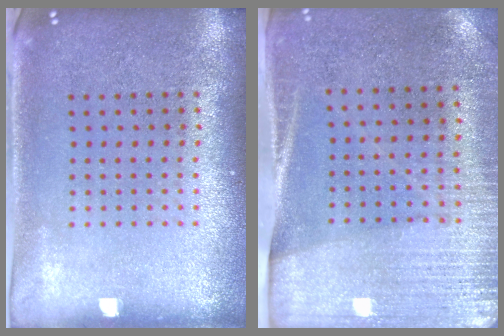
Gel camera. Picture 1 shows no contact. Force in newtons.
{"total": 2.9, "press": 2.6, "slide": 1.3}